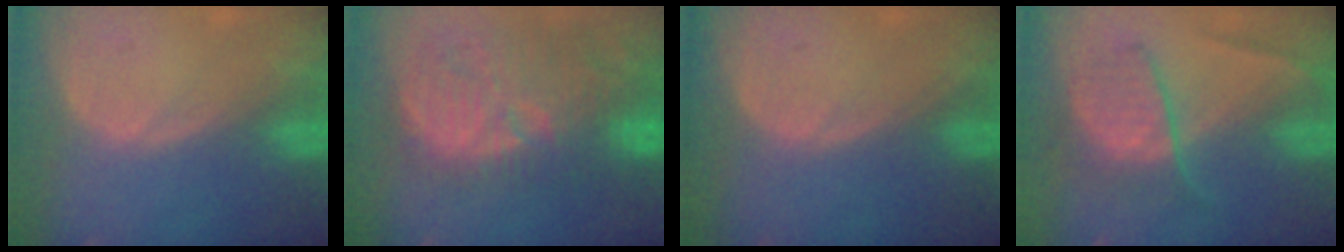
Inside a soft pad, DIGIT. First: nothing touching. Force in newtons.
{"total": 13.0, "press": 12.3, "slide": 4.3}
{"total": 0.0}
{"total": 6.7, "press": 6.5, "slide": 1.4}